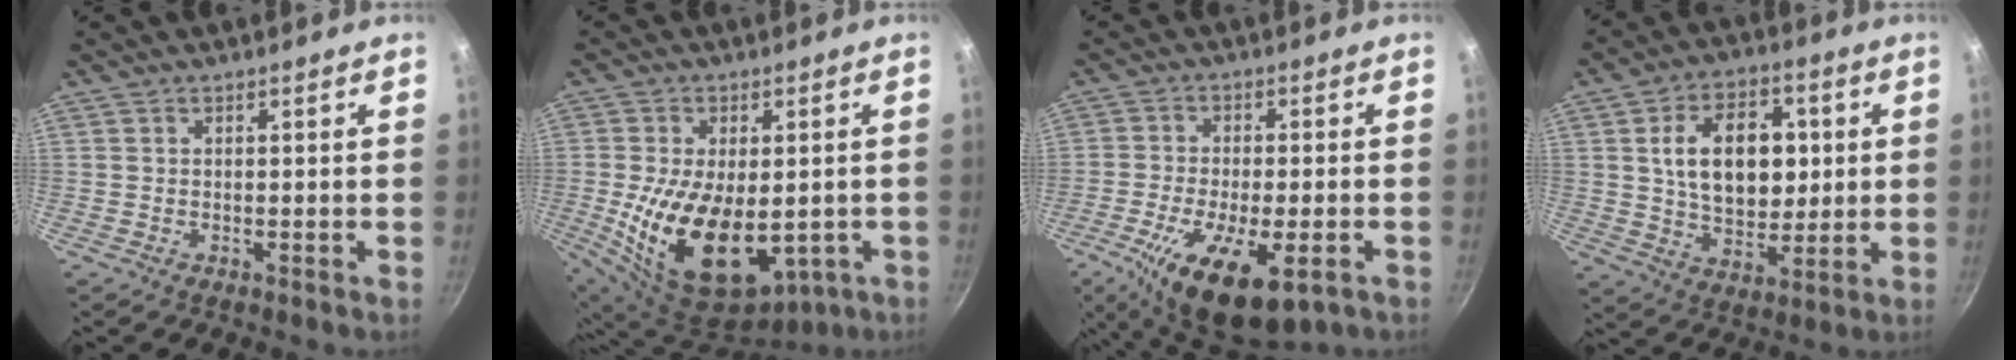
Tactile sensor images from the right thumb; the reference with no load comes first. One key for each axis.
{"total": 19.3, "fx": -2.6, "fy": 11.8, "fz": 15.1, "tx": -0.263, "ty": -0.014, "tz": -0.017}
{"total": 16.0, "fx": -7.0, "fy": 6.3, "fz": 12.9, "tx": -0.227, "ty": -0.007, "tz": -0.113}
{"total": 16.3, "fx": 2.8, "fy": 10.9, "fz": 11.9, "tx": -0.151, "ty": -0.001, "tz": 0.047}